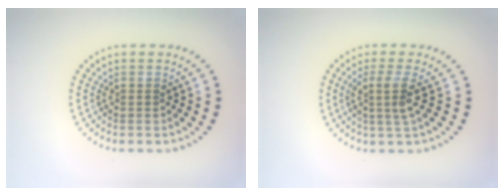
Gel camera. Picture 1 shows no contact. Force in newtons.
{"total": 2.6, "press": 2.0, "slide": 1.7}